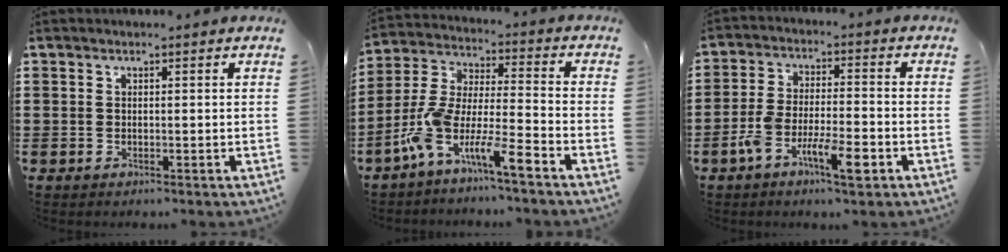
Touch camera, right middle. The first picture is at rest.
{"total": 10.2, "force": [-8.1, 0.6, 6.2], "torque": [-0.153, -0.014, -0.170]}
{"total": 8.4, "force": [-4.6, 2.4, 6.6], "torque": [-0.137, -0.001, -0.088]}